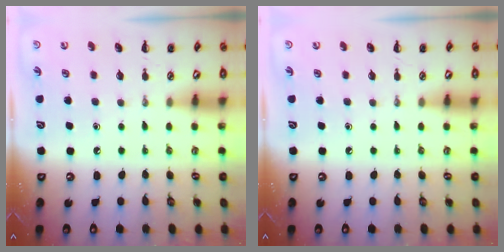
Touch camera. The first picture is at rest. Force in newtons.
{"total": 0.0}